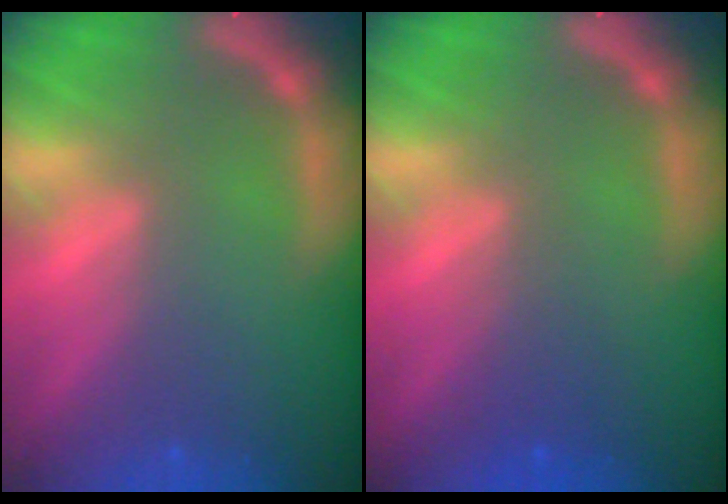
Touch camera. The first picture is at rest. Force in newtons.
{"total": 2.0}